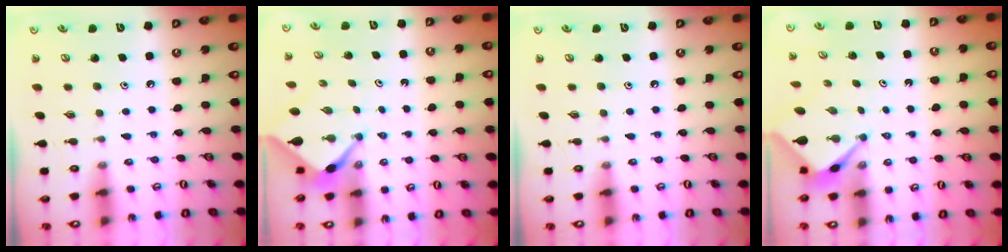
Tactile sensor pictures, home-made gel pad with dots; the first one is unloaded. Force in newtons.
{"total": 2.6, "press": 2.6, "slide": 0.2}
{"total": 0.0}
{"total": 2.6, "press": 2.6, "slide": 0.1}